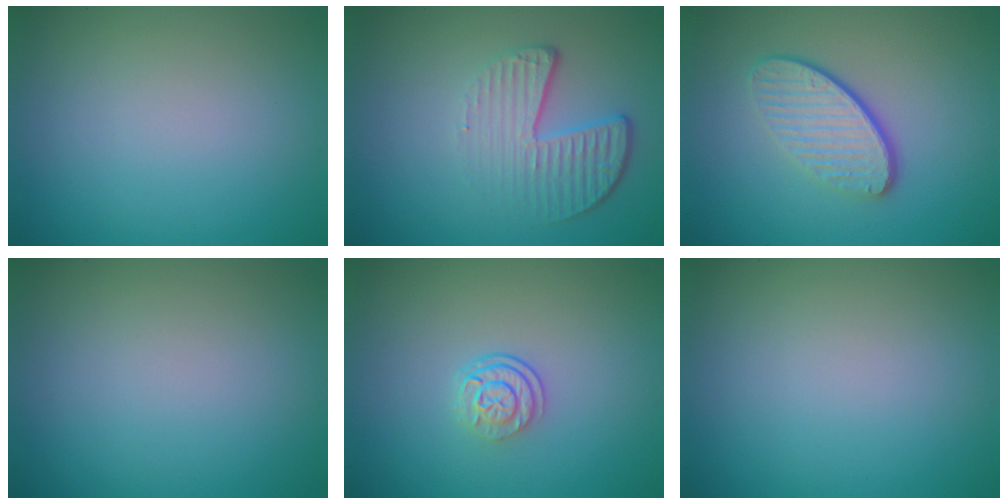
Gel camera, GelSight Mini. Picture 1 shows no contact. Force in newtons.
{"total": 4.4, "press": 2.8, "slide": 3.3}
{"total": 4.2, "press": 3.0, "slide": 3.0}
{"total": 0.0}
{"total": 2.5, "press": 1.8, "slide": 1.8}
{"total": 0.0}